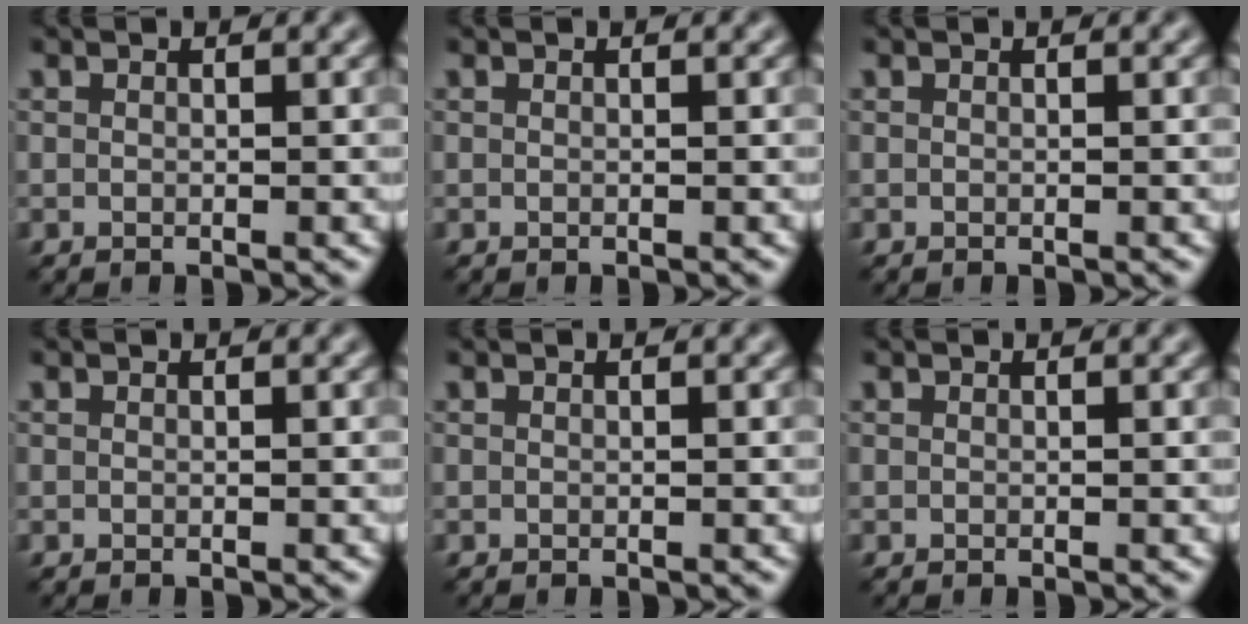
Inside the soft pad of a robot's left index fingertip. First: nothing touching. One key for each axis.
{"total": 0.0}
{"total": 0.0}
{"total": 0.0}
{"total": 0.0}
{"total": 0.0}